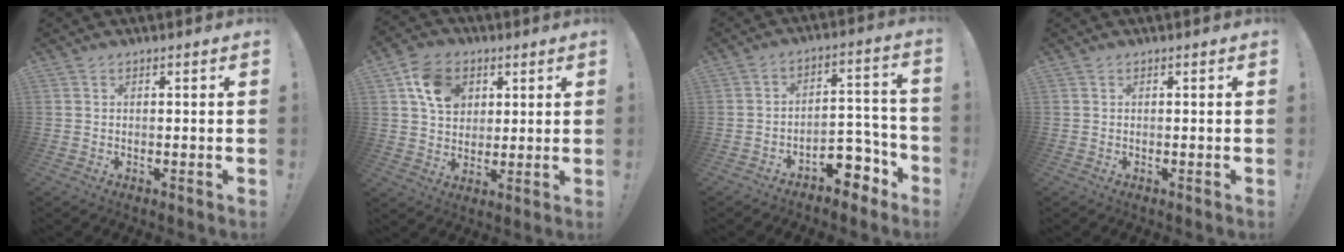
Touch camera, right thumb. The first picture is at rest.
{"total": 11.8, "force": [4.7, 9.3, 5.5], "torque": [-0.086, -0.007, 0.093]}
{"total": 10.7, "force": [-7.0, 5.8, 5.6], "torque": [-0.047, 0.048, -0.117]}
{"total": 0.0}